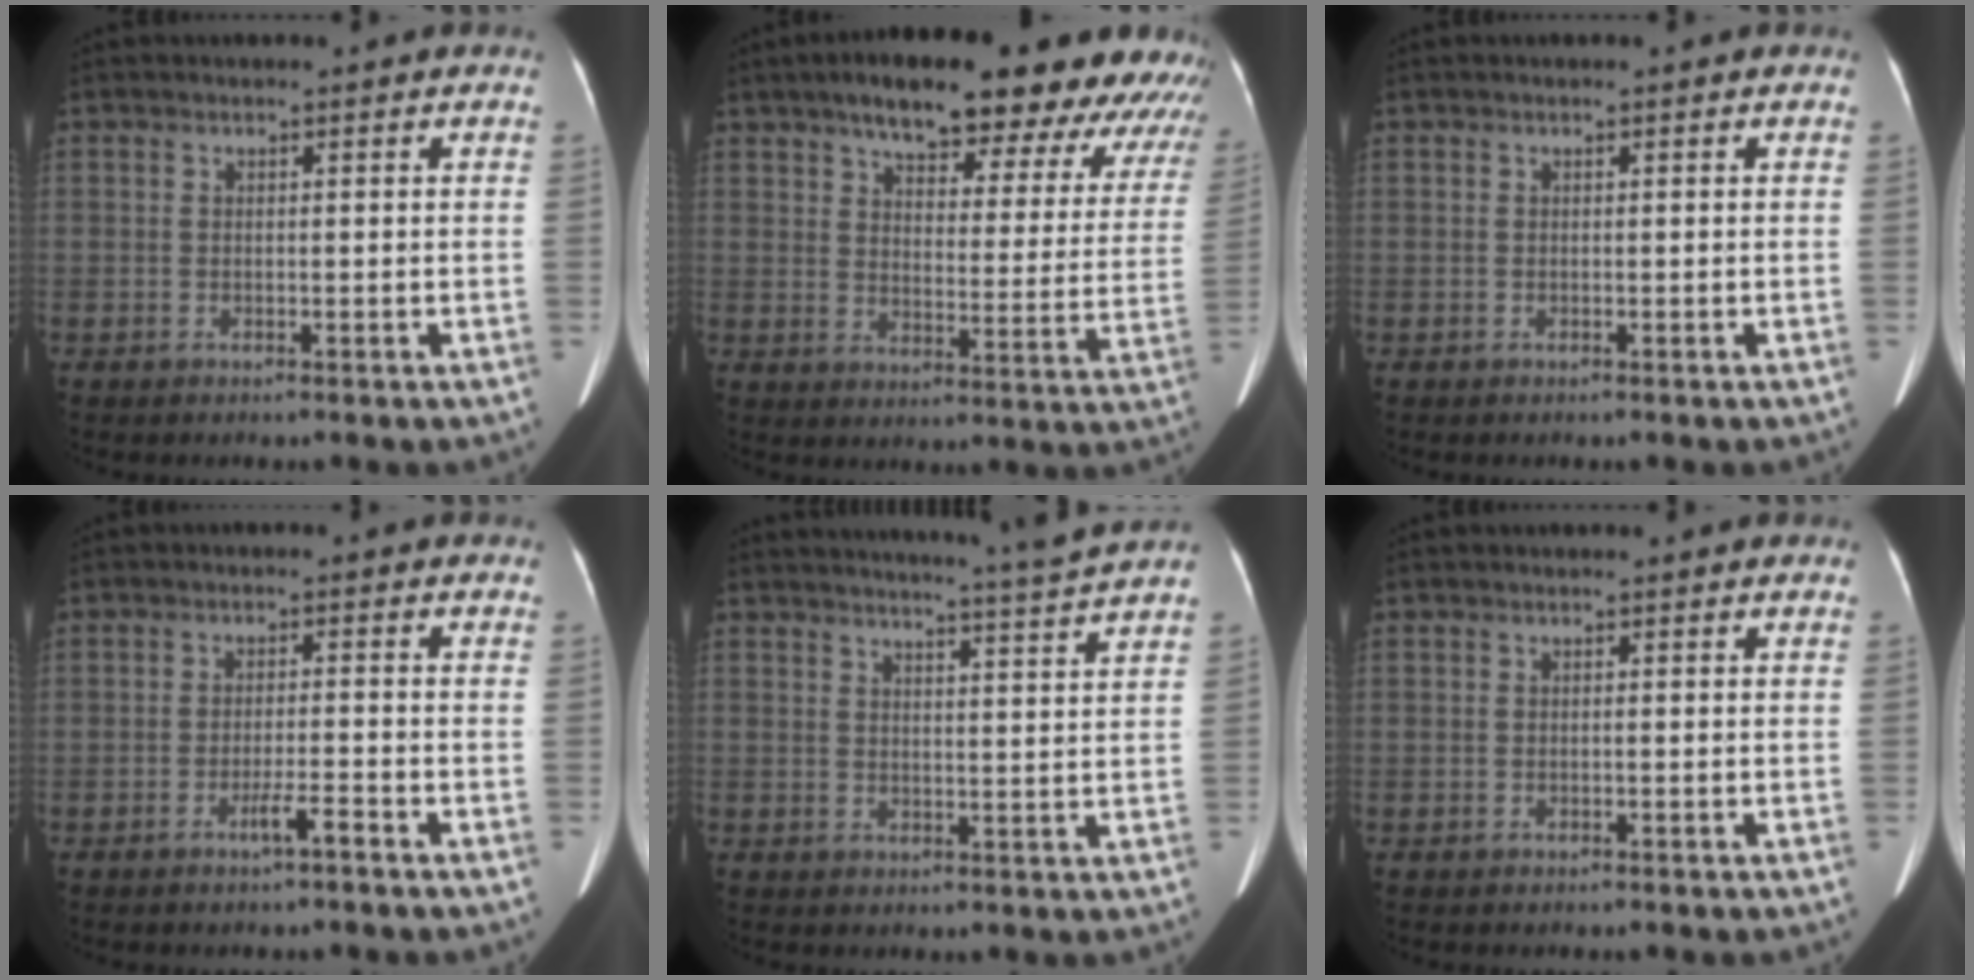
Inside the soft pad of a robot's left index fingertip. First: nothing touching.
{"total": 24.4, "force": [20.2, 7.1, 11.8], "torque": [-0.145, 0.013, 0.239]}
{"total": 0.0}
{"total": 2.8, "force": [-1.9, -0.1, 2.1], "torque": [-0.039, -0.003, -0.034]}
{"total": 6.7, "force": [6.0, -2.1, 2.1], "torque": [-0.033, -0.016, 0.078]}
{"total": 0.0}